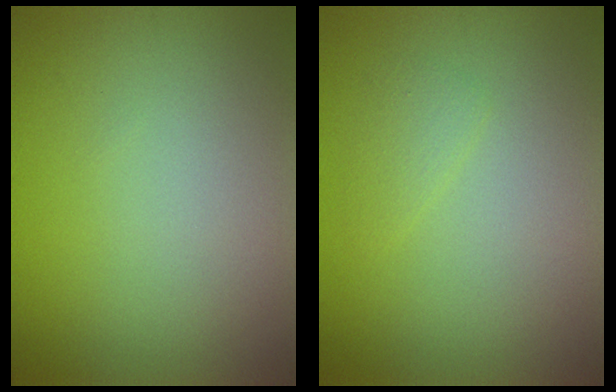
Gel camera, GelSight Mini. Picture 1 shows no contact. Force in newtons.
{"total": 1.1, "press": 1.1, "slide": 0.1}